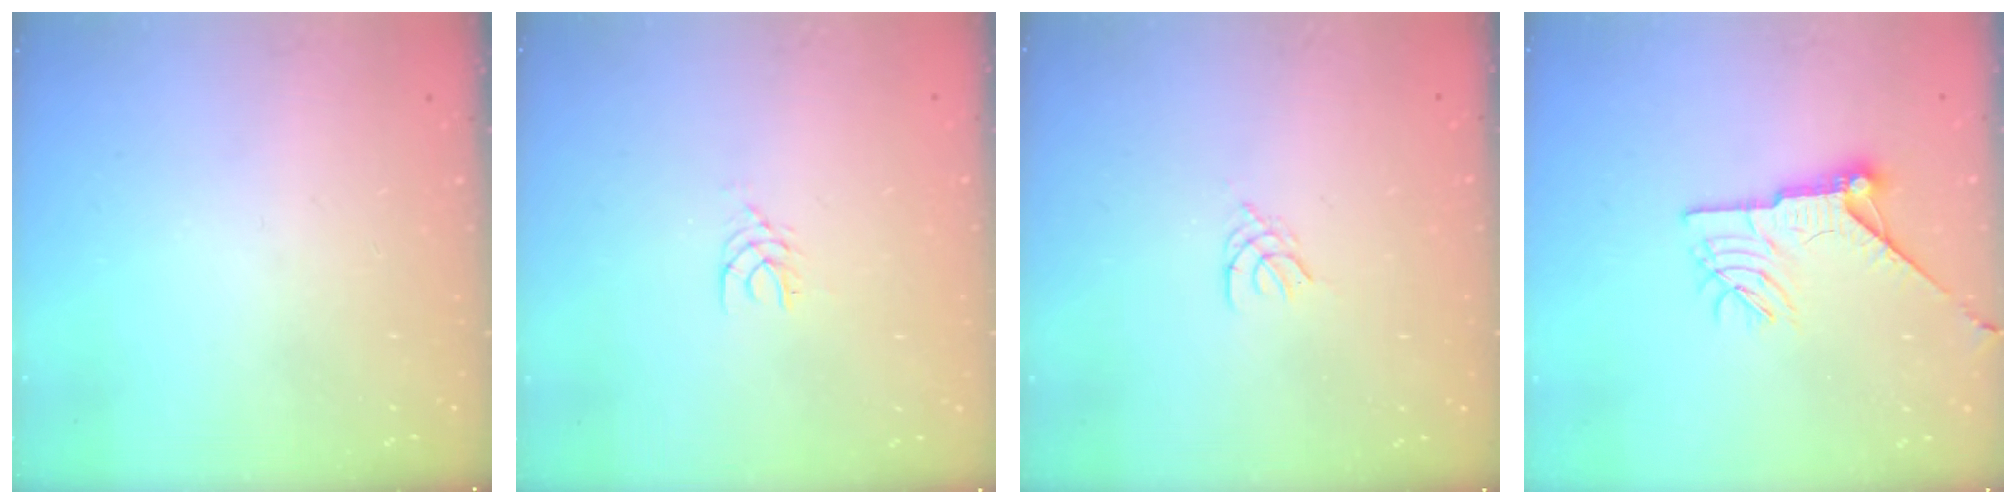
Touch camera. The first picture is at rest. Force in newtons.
{"total": 3.1, "press": 3.0, "slide": 0.4}
{"total": 2.1, "press": 2.0, "slide": 0.4}
{"total": 11.6, "press": 11.5, "slide": 1.2}